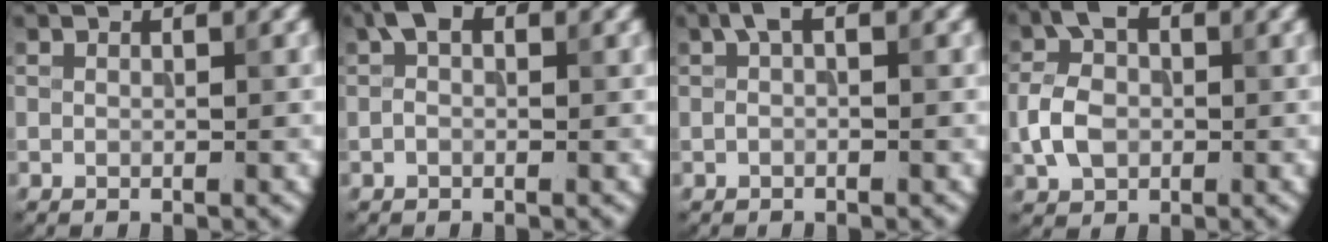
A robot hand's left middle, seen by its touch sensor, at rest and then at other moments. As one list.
[{"total": 1.9, "force": [0.3, 1.1, 1.6], "torque": [-0.027, 0.010, -0.005]}, {"total": 1.3, "force": [0.1, 0.5, 1.2], "torque": [-0.024, 0.007, -0.002]}, {"total": 4.6, "force": [-0.6, 3.3, 3.1], "torque": [-0.068, 0.008, -0.019]}]